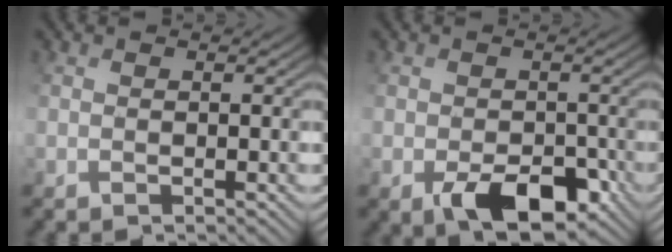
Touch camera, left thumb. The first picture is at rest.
{"total": 6.0, "force": [-3.0, 3.6, 3.7], "torque": [-0.059, -0.008, -0.040]}